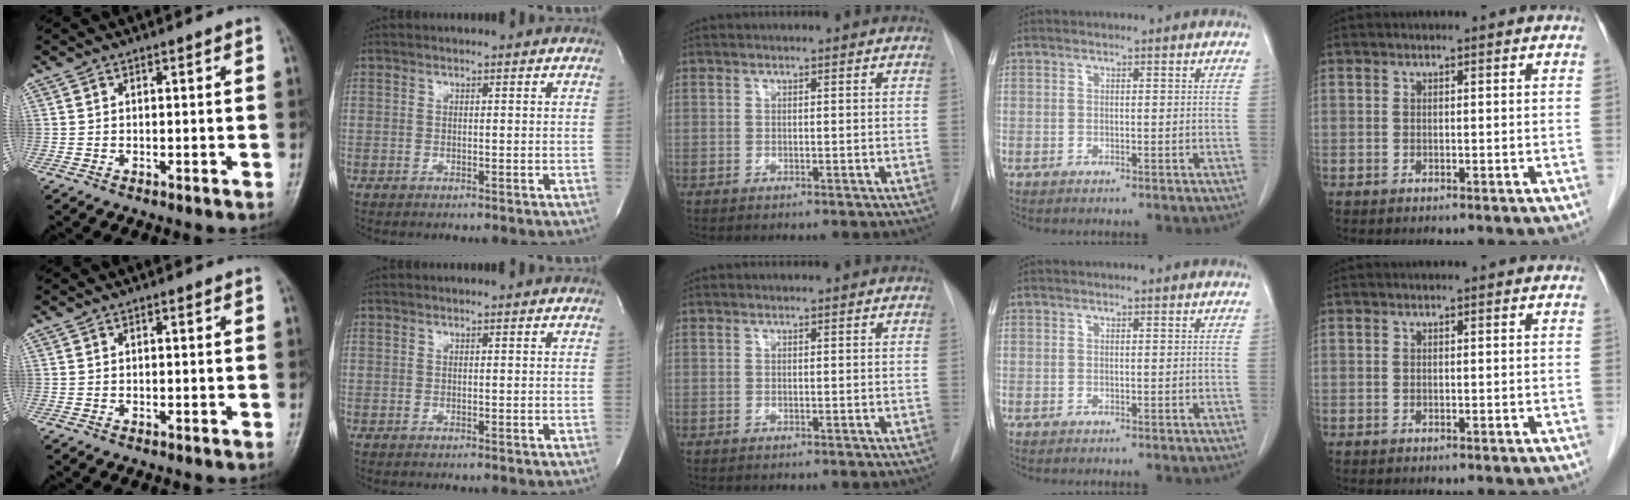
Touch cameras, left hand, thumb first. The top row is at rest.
{}